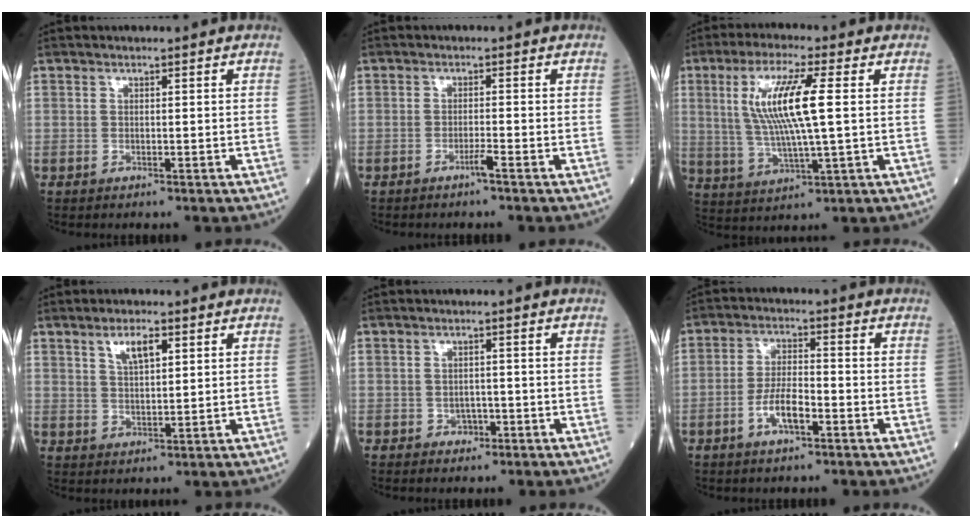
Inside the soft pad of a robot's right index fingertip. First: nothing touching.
{"total": 1.6, "force": [-1.2, -0.4, 1.0], "torque": [-0.018, 0.001, -0.021]}
{"total": 11.2, "force": [2.0, 0.8, 11.0], "torque": [-0.226, 0.001, 0.039]}
{"total": 4.2, "force": [2.2, 1.2, 3.4], "torque": [-0.066, 0.003, 0.043]}
{"total": 1.7, "force": [-0.9, 1.3, 0.6], "torque": [-0.007, 0.004, -0.011]}
{"total": 5.5, "force": [-2.6, 1.5, 4.6], "torque": [-0.093, 0.004, -0.048]}